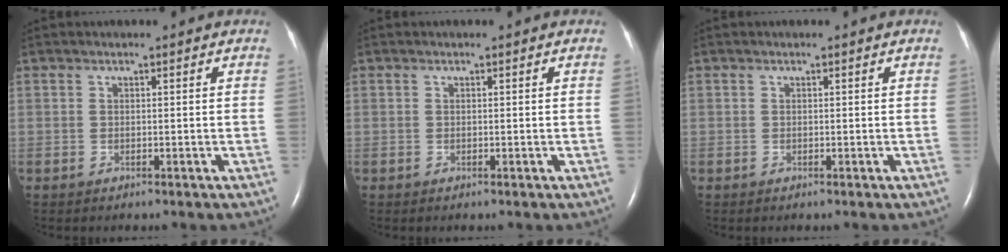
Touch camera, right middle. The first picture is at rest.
{"total": 0.0}
{"total": 0.0}